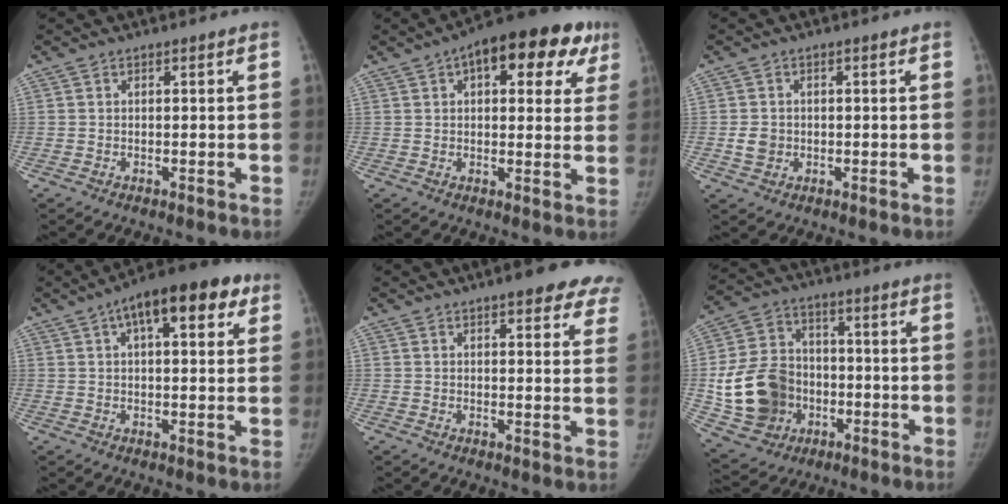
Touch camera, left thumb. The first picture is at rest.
{"total": 17.7, "force": [8.1, 8.9, 12.9], "torque": [-0.126, 0.015, 0.100]}
{"total": 3.2, "force": [-0.4, 2.8, 1.5], "torque": [-0.016, 0.003, -0.004]}
{"total": 14.2, "force": [6.4, 5.9, 11.2], "torque": [-0.130, 0.014, 0.085]}
{"total": 13.3, "force": [9.4, 3.8, 8.5], "torque": [-0.069, -0.023, 0.100]}
{"total": 17.5, "force": [-3.0, 14.5, 9.4], "torque": [-0.151, 0.019, -0.042]}